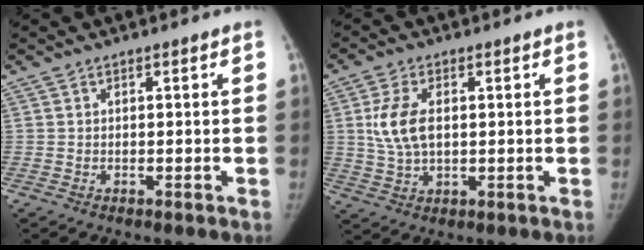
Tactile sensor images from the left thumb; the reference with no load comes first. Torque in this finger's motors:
{"motor_torque": [-0.22, 0.48, 0.81, -0.10, 0.19]}